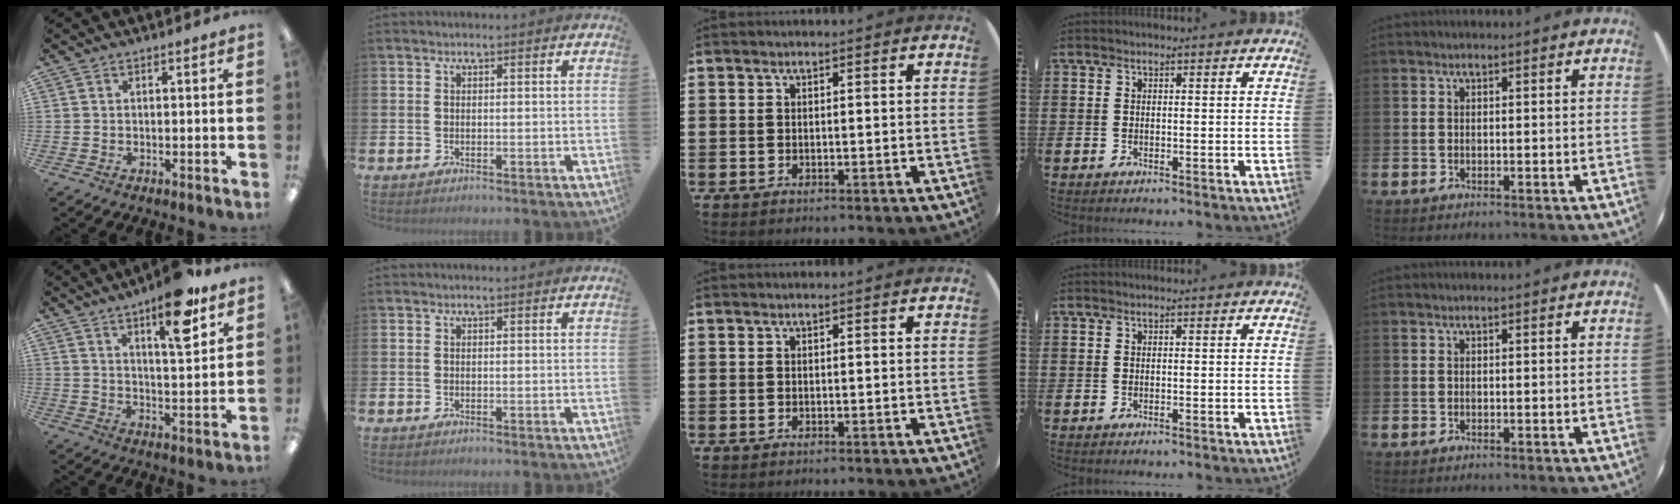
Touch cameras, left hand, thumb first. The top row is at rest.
{"thumb": {"total": 13.8, "force": [8.6, 4.0, 10.0], "torque": [-0.138, -0.045, 0.135]}}